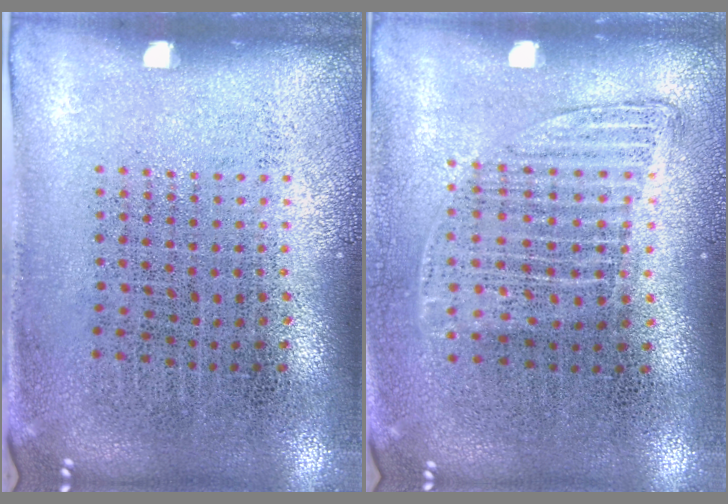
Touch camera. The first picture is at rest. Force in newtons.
{"total": 1.2, "press": 1.0, "slide": 0.6}